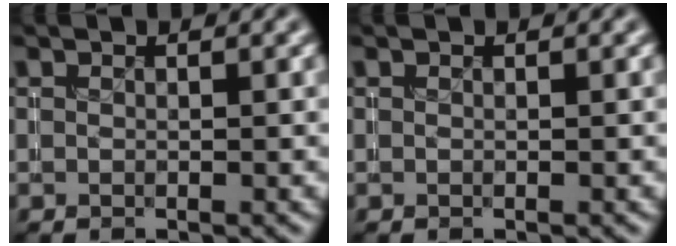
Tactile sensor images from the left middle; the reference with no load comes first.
{"total": 0.0}